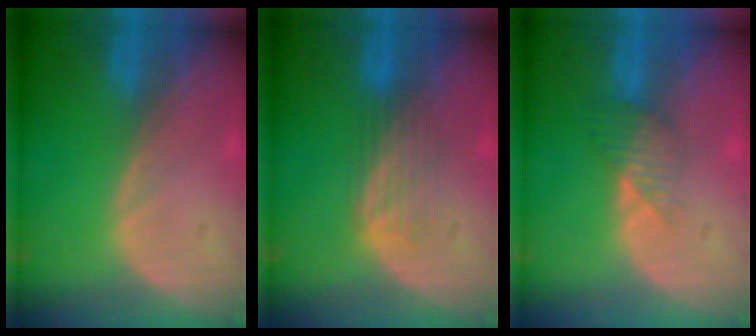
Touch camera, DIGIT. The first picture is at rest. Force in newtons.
{"total": 4.4, "press": 3.7, "slide": 2.4}
{"total": 3.5, "press": 3.1, "slide": 1.7}